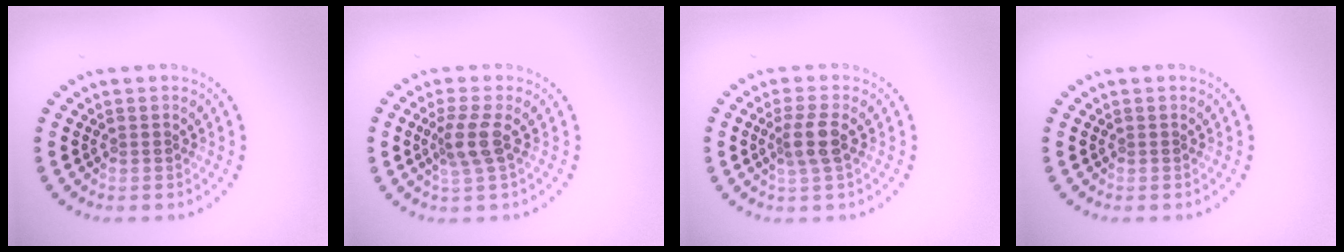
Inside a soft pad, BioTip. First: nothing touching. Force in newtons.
{"total": 2.5, "press": 1.9, "slide": 1.6}
{"total": 2.4, "press": 2.0, "slide": 1.3}
{"total": 0.0}